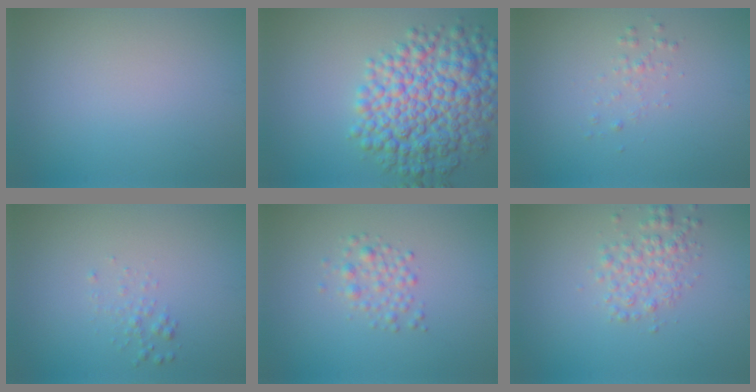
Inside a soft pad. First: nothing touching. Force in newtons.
{"total": 9.6, "press": 9.6, "slide": 0.1}
{"total": 0.9, "press": 0.9, "slide": 0.0}
{"total": 1.0, "press": 1.0, "slide": 0.0}
{"total": 1.8, "press": 1.8, "slide": 0.0}
{"total": 2.5, "press": 2.5, "slide": 0.0}